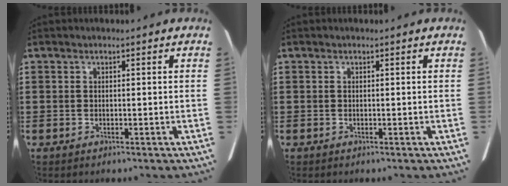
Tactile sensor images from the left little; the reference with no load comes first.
{"total": 0.0}